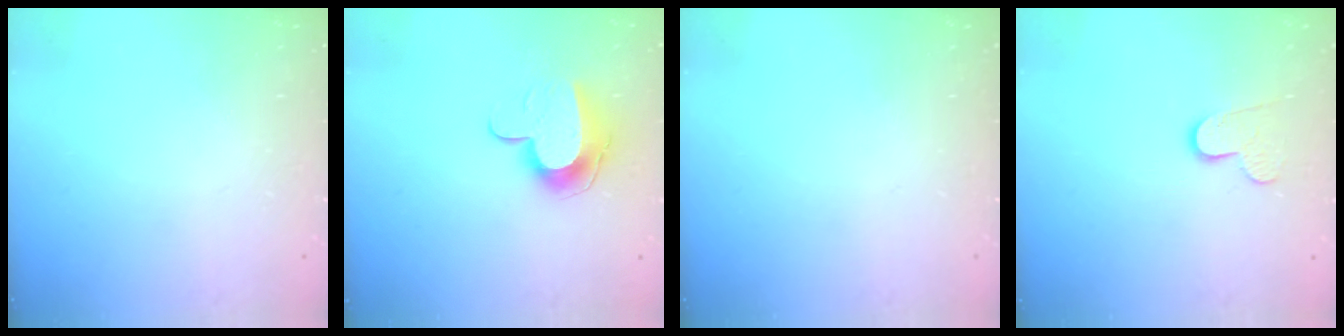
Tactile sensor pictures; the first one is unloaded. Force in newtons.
{"total": 10.5, "press": 10.5, "slide": 0.5}
{"total": 0.0}
{"total": 7.1, "press": 7.1, "slide": 0.5}